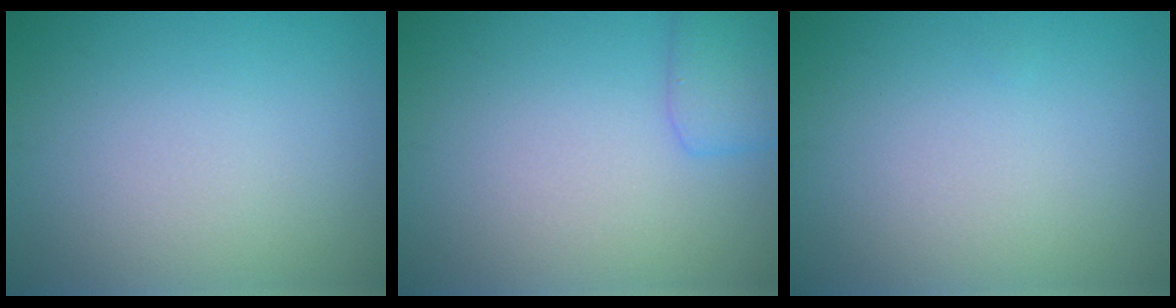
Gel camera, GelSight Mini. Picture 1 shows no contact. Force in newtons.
{"total": 2.4, "press": 2.4, "slide": 0.1}
{"total": 0.0}